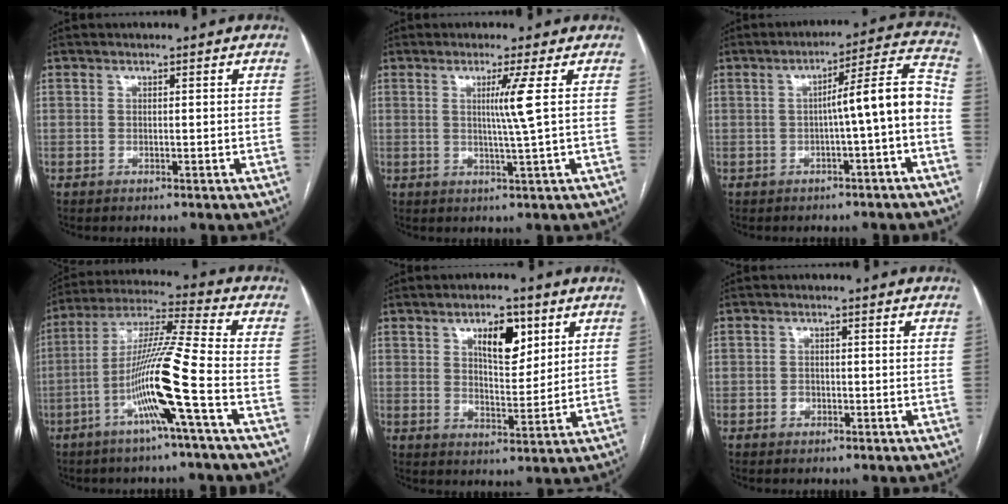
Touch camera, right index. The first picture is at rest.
{"total": 4.2, "force": [0.9, -1.7, 3.8], "torque": [-0.070, -0.010, 0.018]}
{"total": 8.7, "force": [-1.8, -0.4, 8.5], "torque": [-0.114, 0.028, -0.024]}
{"total": 13.6, "force": [-4.9, -1.5, 12.6], "torque": [-0.241, 0.002, -0.098]}
{"total": 7.5, "force": [3.6, 3.1, 5.8], "torque": [-0.092, 0.003, 0.061]}
{"total": 1.2, "force": [-0.6, 0.9, 0.4], "torque": [-0.004, 0.004, -0.008]}